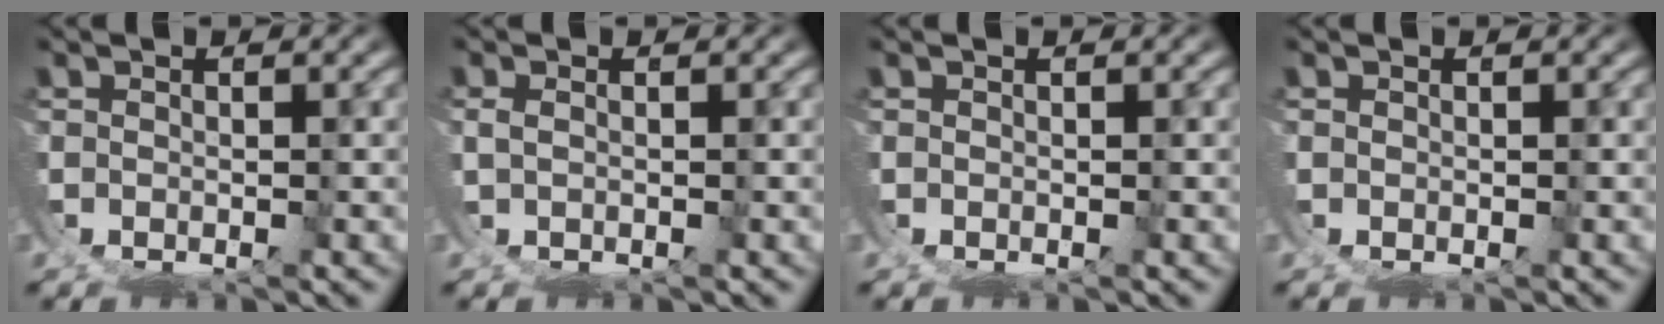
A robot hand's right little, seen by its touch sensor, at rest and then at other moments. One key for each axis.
{"total": 0.8, "fx": 0.5, "fy": -0.4, "fz": 0.3, "tx": -0.010, "ty": -0.002, "tz": 0.015}
{"total": 0.0}
{"total": 0.0}